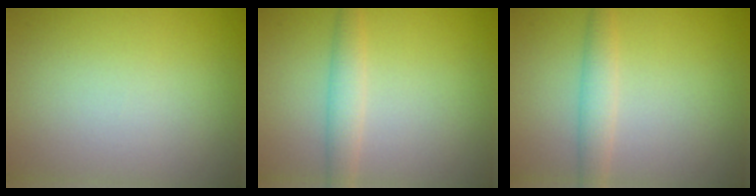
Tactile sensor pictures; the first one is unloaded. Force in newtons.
{"total": 2.1, "press": 2.1, "slide": 0.1}
{"total": 2.1, "press": 2.1, "slide": 0.1}